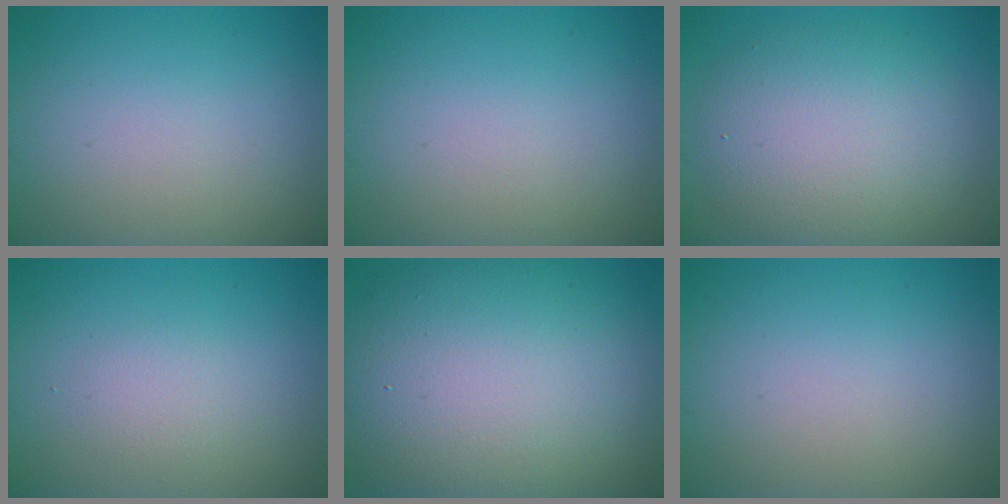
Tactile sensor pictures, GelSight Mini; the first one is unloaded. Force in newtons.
{"total": 0.0}
{"total": 6.5, "press": 6.5, "slide": 0.1}
{"total": 1.4, "press": 1.4, "slide": 0.0}
{"total": 14.5, "press": 14.5, "slide": 1.0}
{"total": 0.0}